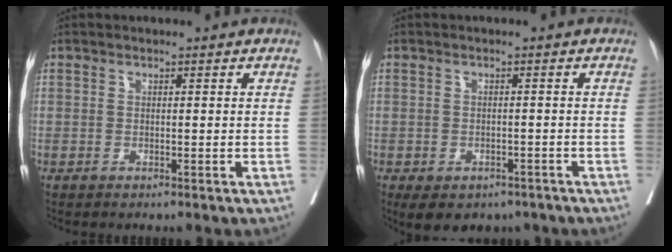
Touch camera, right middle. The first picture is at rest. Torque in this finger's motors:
{"motor_torque": [0.77, -0.74, 0.14, 0.06]}